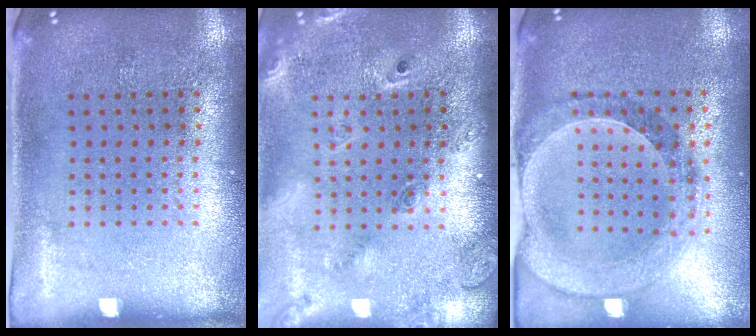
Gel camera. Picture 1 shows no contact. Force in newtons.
{"total": 2.4, "press": 1.7, "slide": 1.6}
{"total": 0.9, "press": 0.9, "slide": 0.2}